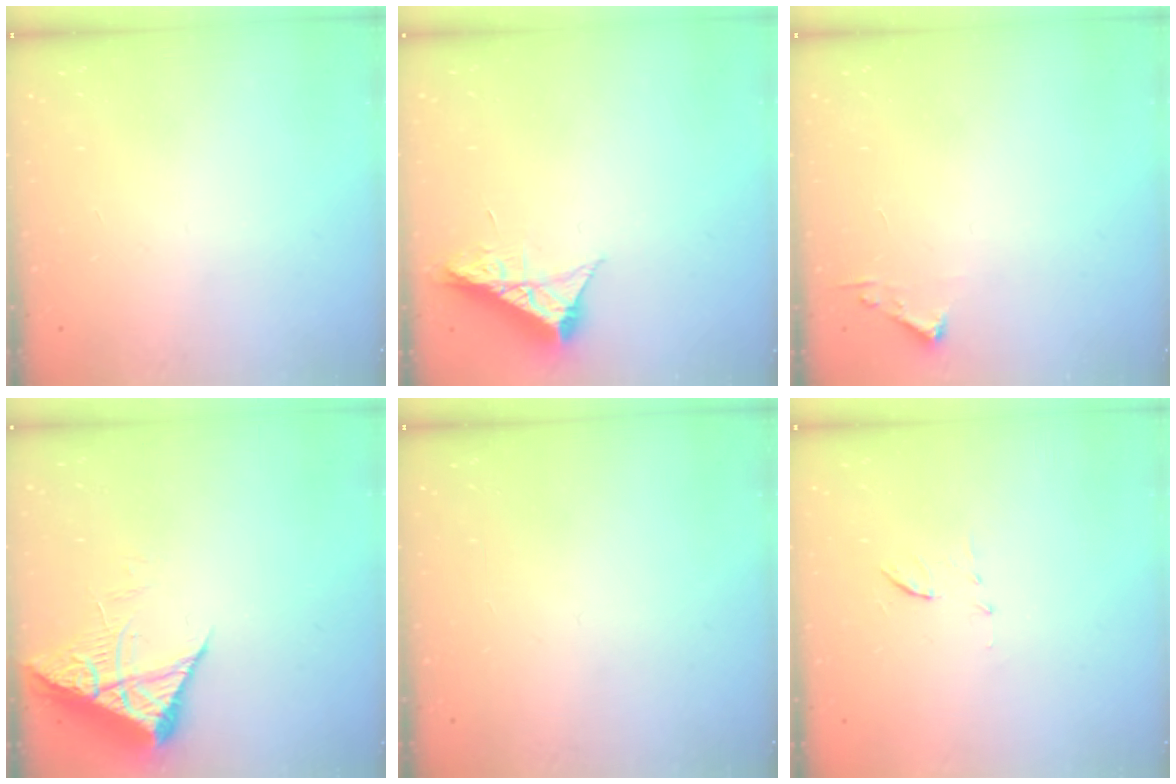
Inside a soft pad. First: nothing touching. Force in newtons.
{"total": 8.9, "press": 8.9, "slide": 0.3}
{"total": 2.4, "press": 2.4, "slide": 0.3}
{"total": 7.2, "press": 7.2, "slide": 0.8}
{"total": 0.0}
{"total": 6.2, "press": 6.0, "slide": 1.8}